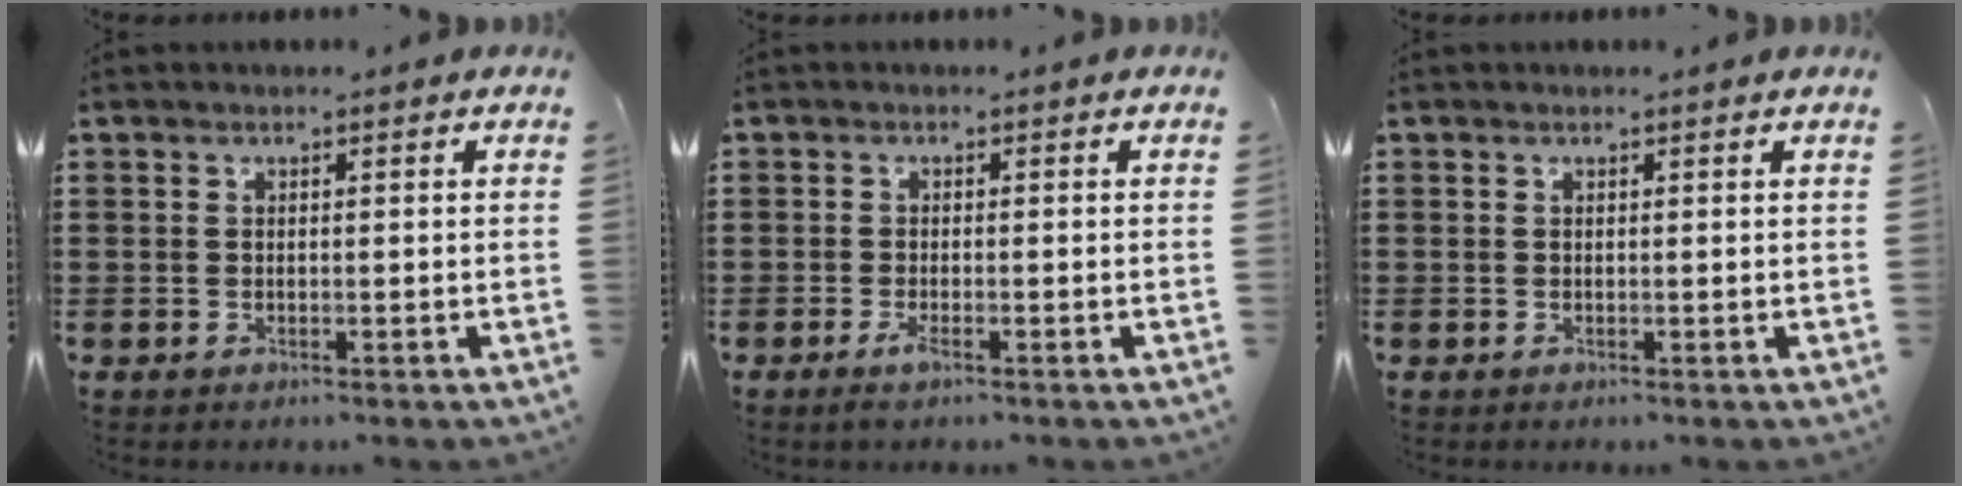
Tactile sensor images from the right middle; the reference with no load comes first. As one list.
[{"total": 2.1, "force": [-1.0, 0.4, 1.9], "torque": [-0.045, -0.007, -0.022]}, {"total": 0.0}]